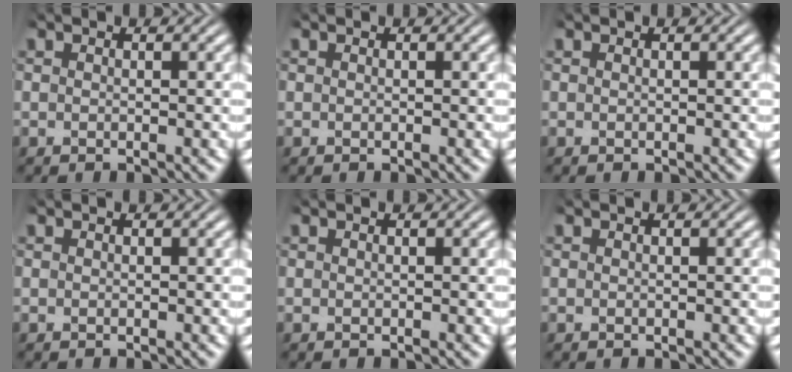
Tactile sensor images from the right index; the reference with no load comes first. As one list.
[{"total": 0.0}, {"total": 0.0}, {"total": 0.0}, {"total": 0.0}, {"total": 0.0}]